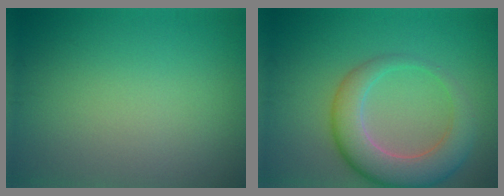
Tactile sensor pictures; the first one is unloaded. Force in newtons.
{"total": 6.4, "press": 6.4, "slide": 0.4}